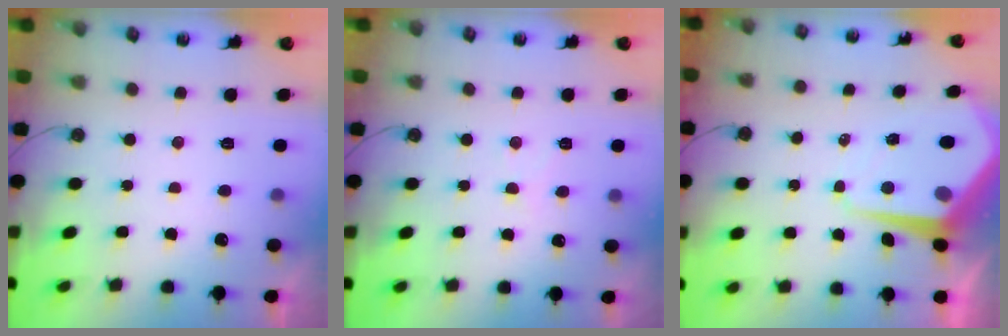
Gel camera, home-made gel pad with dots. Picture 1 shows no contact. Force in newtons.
{"total": 4.9, "press": 4.8, "slide": 0.7}
{"total": 8.3, "press": 8.3, "slide": 0.7}